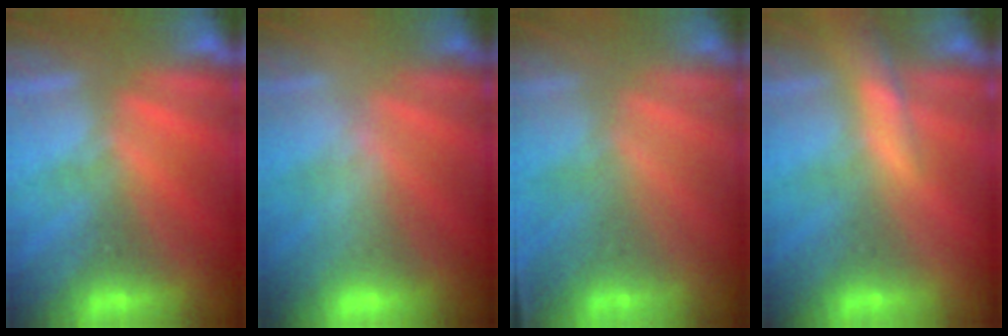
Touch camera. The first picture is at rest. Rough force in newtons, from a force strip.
{"total": 2.4}
{"total": 1.2}
{"total": 6.9}